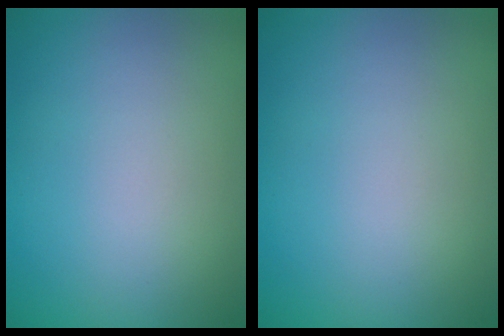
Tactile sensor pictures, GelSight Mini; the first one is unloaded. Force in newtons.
{"total": 0.0}